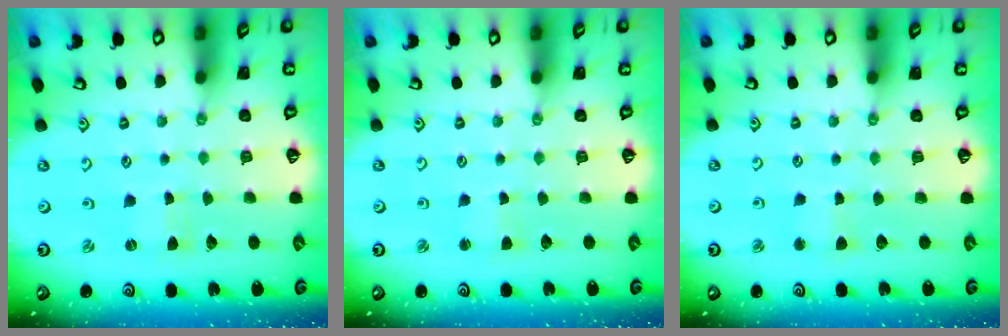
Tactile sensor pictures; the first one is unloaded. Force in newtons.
{"total": 1.8, "press": 1.8, "slide": 0.3}
{"total": 2.5, "press": 2.4, "slide": 0.3}